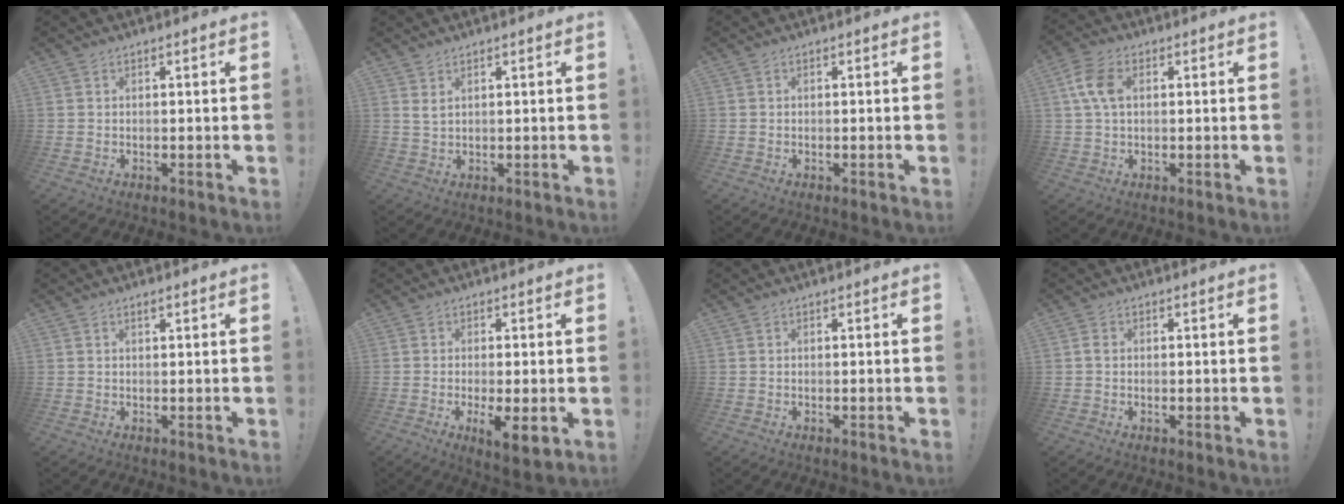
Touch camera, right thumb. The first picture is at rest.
{"total": 2.6, "force": [1.5, 0.9, 1.8], "torque": [-0.032, -0.004, 0.028]}
{"total": 0.0}
{"total": 7.9, "force": [1.6, 5.0, 5.9], "torque": [-0.117, 0.009, 0.032]}
{"total": 1.0, "force": [0.8, 0.3, 0.6], "torque": [-0.006, -0.003, 0.014]}
{"total": 7.0, "force": [-0.8, 1.6, 6.7], "torque": [-0.102, -0.015, -0.010]}
{"total": 0.0}
{"total": 1.2, "force": [0.1, 1.0, 0.6], "torque": [-0.009, 0.005, 0.001]}